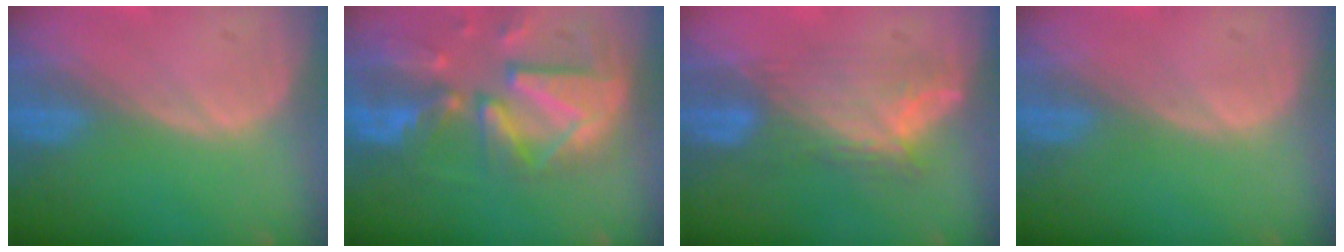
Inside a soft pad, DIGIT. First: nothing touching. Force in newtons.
{"total": 12.4, "press": 10.8, "slide": 6.1}
{"total": 7.0, "press": 6.8, "slide": 1.9}
{"total": 0.0}